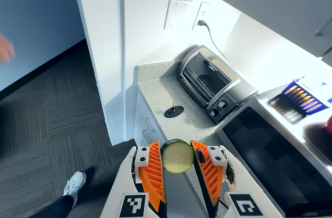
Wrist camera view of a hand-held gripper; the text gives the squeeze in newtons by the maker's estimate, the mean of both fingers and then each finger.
{"total": 9.1, "left": 8.5, "right": 9.7}